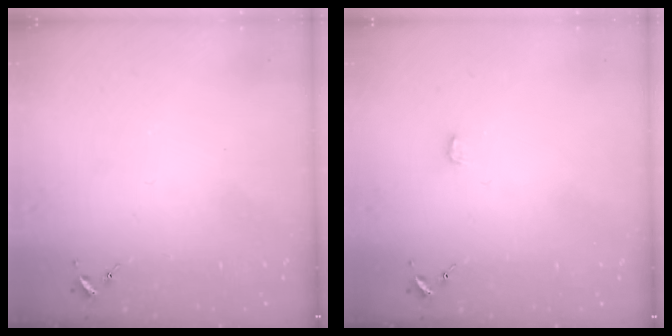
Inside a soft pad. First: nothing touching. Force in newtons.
{"total": 0.8, "press": 0.8, "slide": 0.1}